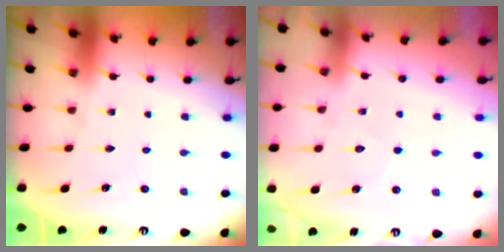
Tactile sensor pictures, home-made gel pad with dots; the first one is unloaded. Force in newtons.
{"total": 6.3, "press": 6.3, "slide": 0.7}